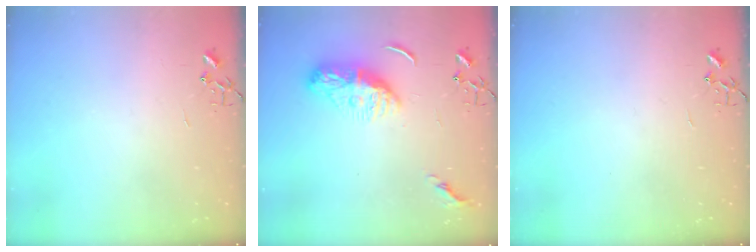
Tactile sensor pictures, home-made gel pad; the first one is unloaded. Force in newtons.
{"total": 10.0, "press": 10.0, "slide": 1.0}
{"total": 0.0}